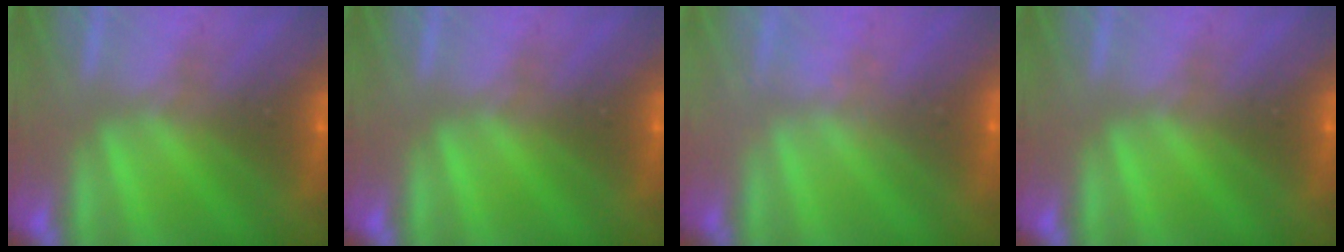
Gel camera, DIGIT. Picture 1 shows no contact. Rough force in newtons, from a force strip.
{"total": 0.0}
{"total": 1.7}
{"total": 0.0}